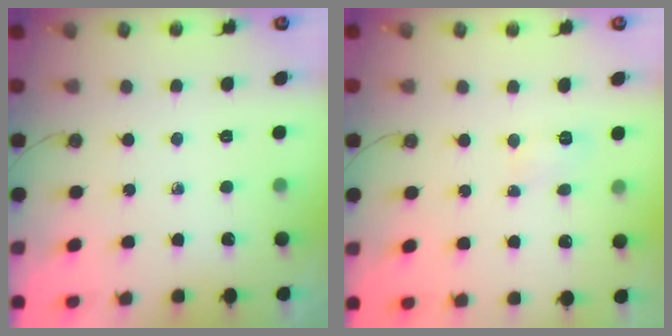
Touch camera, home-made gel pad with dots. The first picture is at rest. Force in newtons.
{"total": 3.9, "press": 3.8, "slide": 0.5}